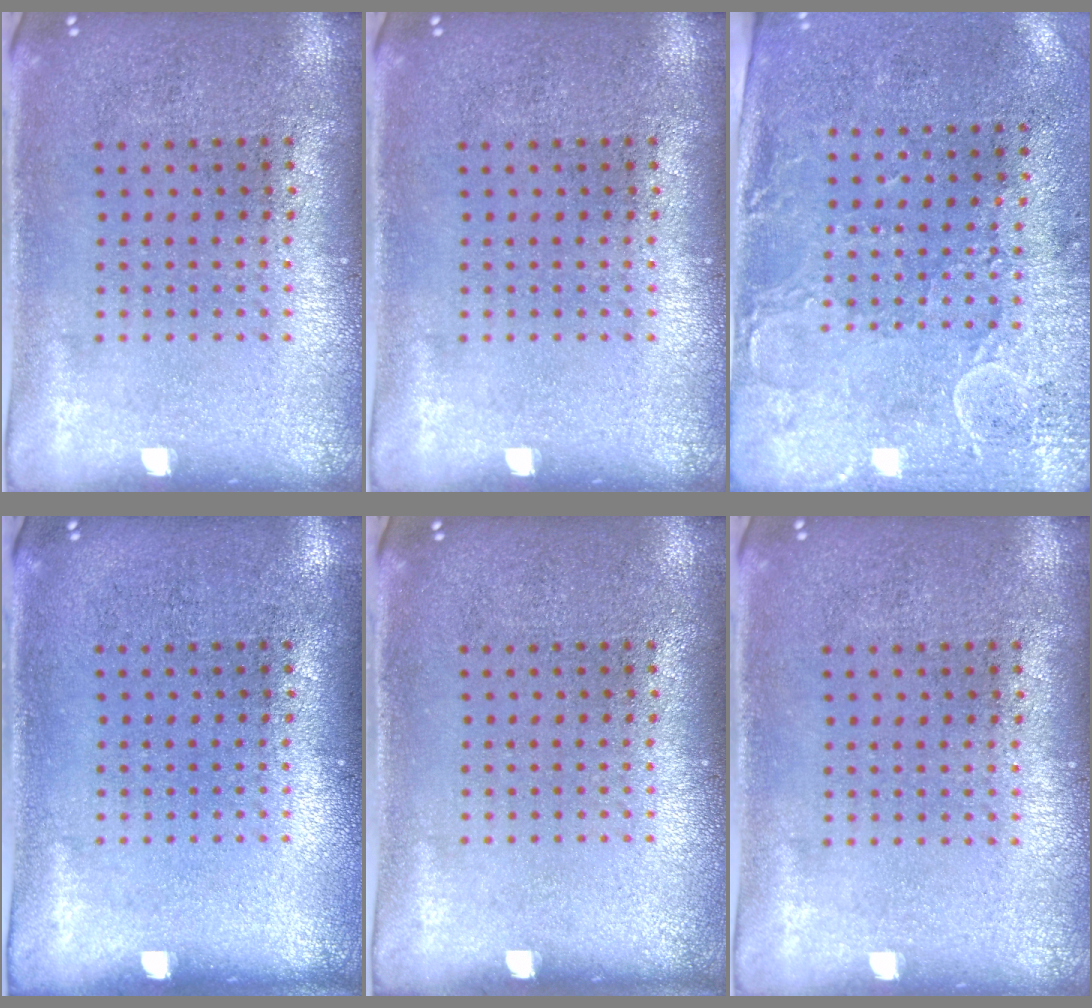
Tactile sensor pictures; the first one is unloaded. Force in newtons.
{"total": 0.0}
{"total": 3.0, "press": 2.4, "slide": 1.7}
{"total": 0.0}
{"total": 0.0}
{"total": 0.0}